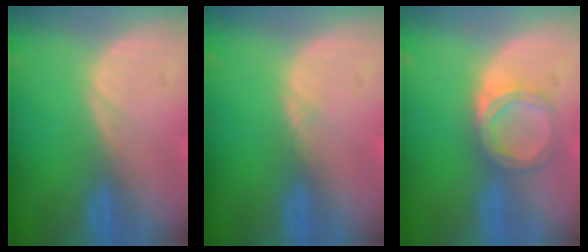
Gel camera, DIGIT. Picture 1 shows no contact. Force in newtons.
{"total": 0.5, "press": 0.5, "slide": 0.1}
{"total": 4.7, "press": 4.6, "slide": 0.4}